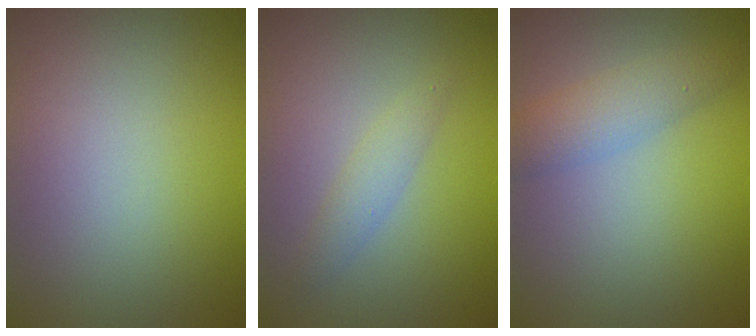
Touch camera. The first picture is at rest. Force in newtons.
{"total": 1.6, "press": 1.6, "slide": 0.0}
{"total": 2.8, "press": 2.8, "slide": 0.2}